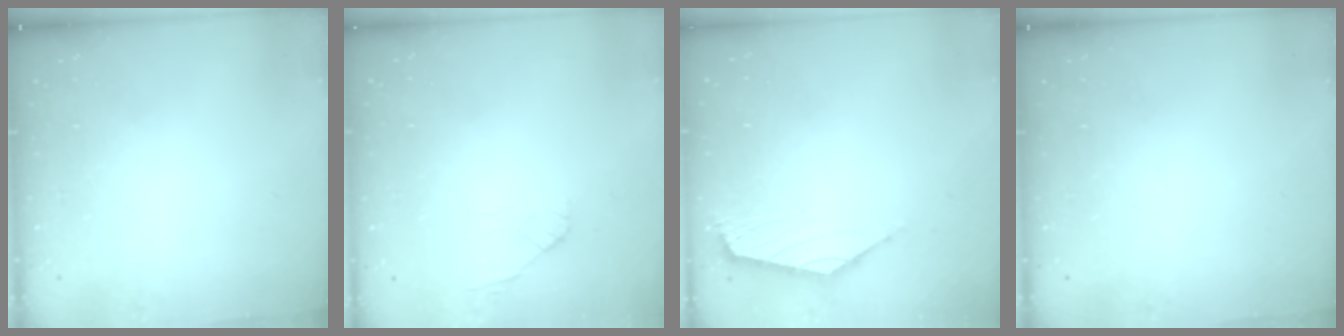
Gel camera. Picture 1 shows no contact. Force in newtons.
{"total": 2.8, "press": 2.6, "slide": 0.8}
{"total": 1.7, "press": 1.5, "slide": 0.7}
{"total": 0.0}